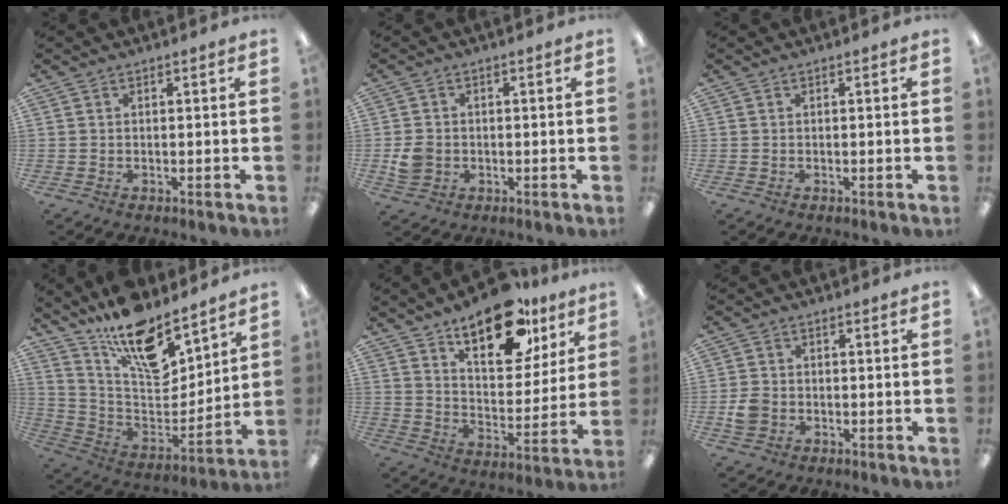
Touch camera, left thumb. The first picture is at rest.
{"total": 4.3, "force": [-0.7, 3.7, 2.0], "torque": [-0.033, 0.002, -0.012]}
{"total": 0.0}
{"total": 18.1, "force": [14.0, 6.8, 9.2], "torque": [-0.164, -0.103, 0.248]}
{"total": 19.0, "force": [13.0, 8.9, 10.7], "torque": [-0.155, -0.068, 0.219]}
{"total": 3.7, "force": [-1.1, 3.0, 1.8], "torque": [-0.028, 0.008, -0.019]}